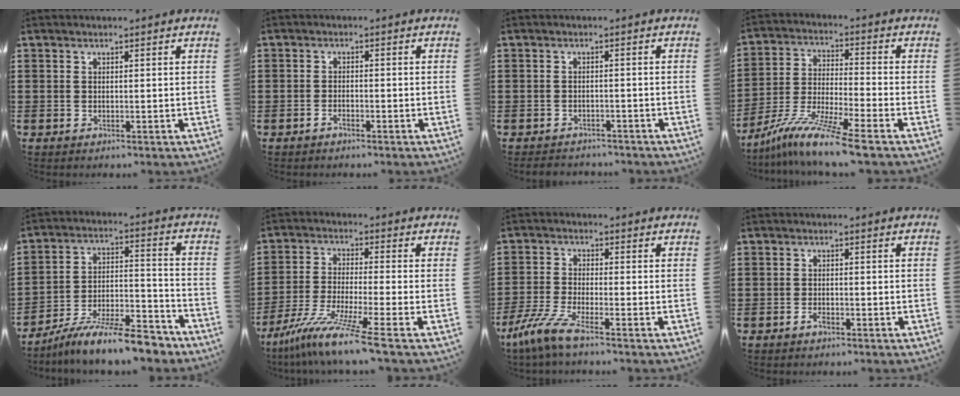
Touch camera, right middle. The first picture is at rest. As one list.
[{"total": 1.4, "force": [-1.2, 0.5, 0.4], "torque": [-0.010, 0.000, -0.023]}, {"total": 1.8, "force": [-1.8, 0.4, -0.1], "torque": [-0.004, 0.001, -0.041]}, {"total": 9.7, "force": [-8.0, -0.5, 5.5], "torque": [-0.107, -0.005, -0.161]}, {"total": 11.6, "force": [-10.2, 1.1, 5.5], "torque": [-0.083, 0.031, -0.190]}, {"total": 9.1, "force": [-7.1, -0.9, 5.7], "torque": [-0.124, -0.018, -0.144]}, {"total": 5.8, "force": [-4.0, 0.3, 4.2], "torque": [-0.111, -0.020, -0.084]}, {"total": 1.5, "force": [-1.2, 0.6, 0.7], "torque": [-0.015, -0.002, -0.023]}]